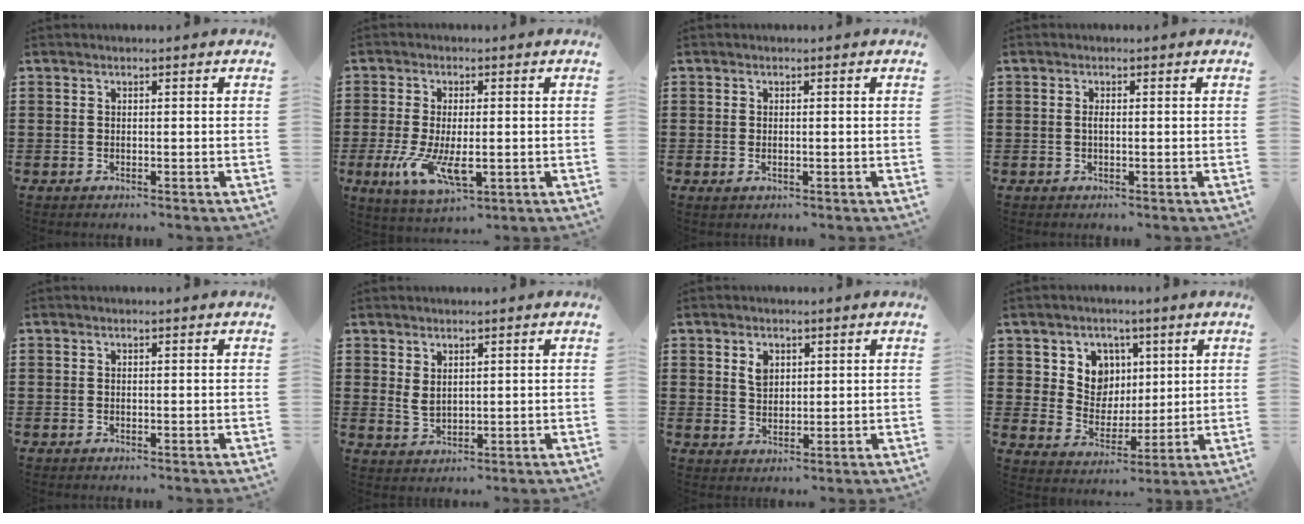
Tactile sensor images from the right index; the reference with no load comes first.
{"total": 7.9, "force": [-1.5, 3.3, 7.0], "torque": [-0.153, -0.013, -0.025]}
{"total": 0.7, "force": [0.0, 0.3, 0.7], "torque": [-0.015, 0.000, -0.001]}
{"total": 0.9, "force": [-0.1, 0.3, 0.9], "torque": [-0.018, -0.001, -0.002]}
{"total": 0.0}
{"total": 2.2, "force": [1.4, 1.2, 1.3], "torque": [-0.027, 0.003, 0.027]}
{"total": 2.9, "force": [1.3, 2.0, 1.7], "torque": [-0.040, 0.007, 0.025]}
{"total": 7.1, "force": [2.9, 6.2, 1.6], "torque": [-0.054, -0.001, 0.052]}